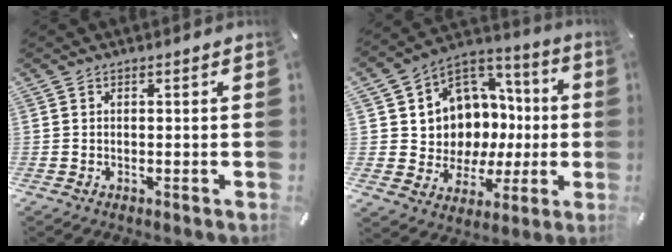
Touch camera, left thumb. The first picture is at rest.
{"total": 9.9, "force": [2.1, 9.7, 0.6], "torque": [-0.012, -0.056, 0.060]}